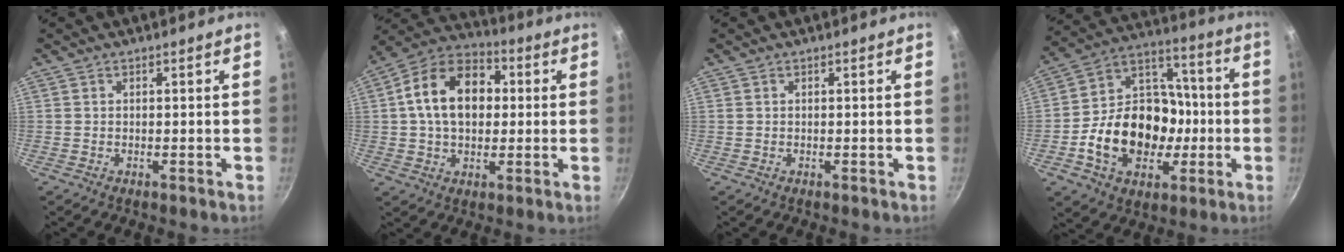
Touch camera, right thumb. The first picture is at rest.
{"total": 16.0, "force": [2.0, 11.1, 11.4], "torque": [-0.156, 0.026, 0.017]}
{"total": 0.0}
{"total": 21.3, "force": [-4.5, 16.2, 13.1], "torque": [-0.180, 0.051, -0.072]}